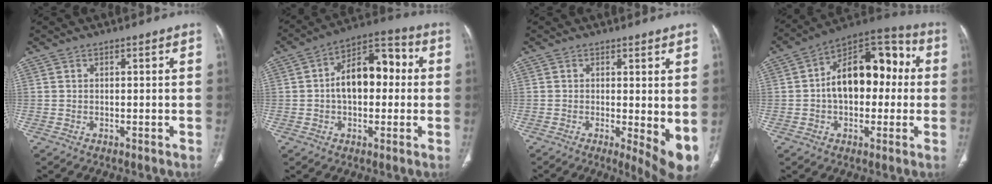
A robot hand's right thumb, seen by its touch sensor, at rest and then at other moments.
{"total": 13.3, "force": [0.6, 8.1, 10.5], "torque": [-0.137, 0.036, 0.000]}
{"total": 7.7, "force": [-0.2, 2.4, 7.3], "torque": [-0.100, -0.020, 0.001]}
{"total": 18.1, "force": [1.0, 11.1, 14.2], "torque": [-0.177, 0.048, 0.008]}